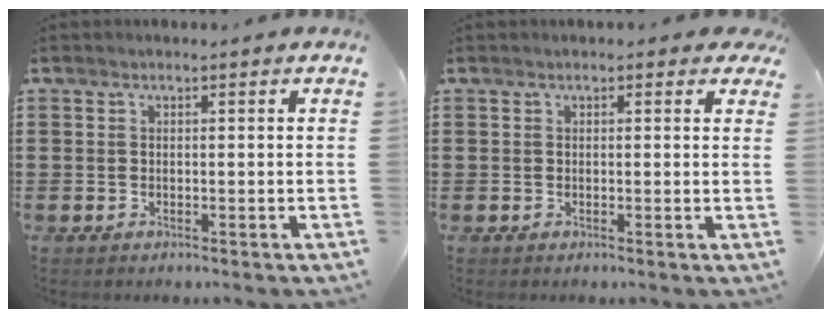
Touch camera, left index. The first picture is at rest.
{"total": 0.8, "force": [0.3, 0.6, 0.5], "torque": [-0.012, 0.006, 0.005]}